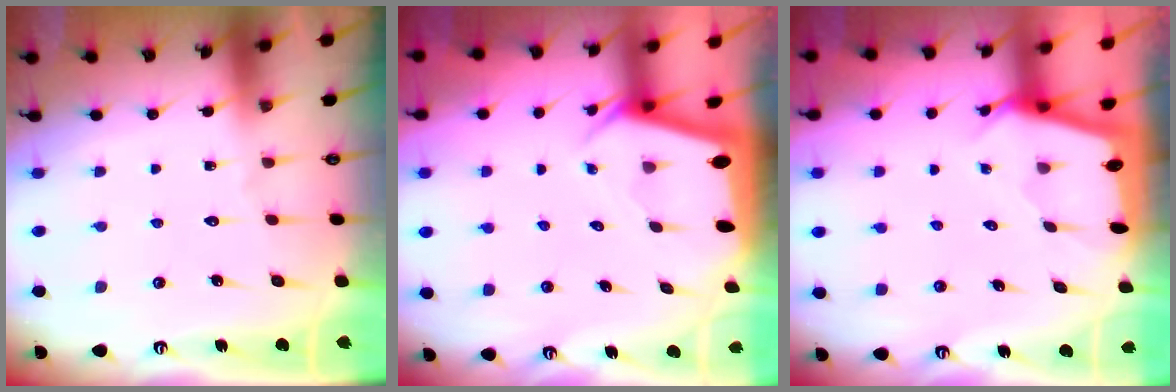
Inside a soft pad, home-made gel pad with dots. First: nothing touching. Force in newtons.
{"total": 3.0, "press": 3.0, "slide": 0.1}
{"total": 2.1, "press": 2.1, "slide": 0.2}